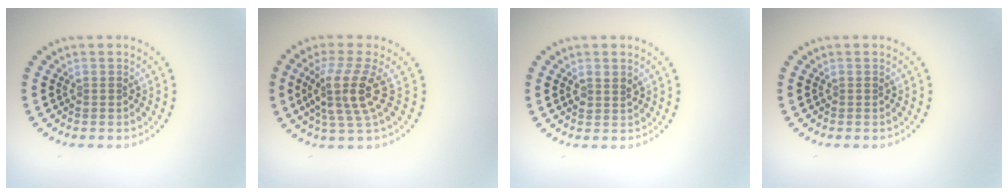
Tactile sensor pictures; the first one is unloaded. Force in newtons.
{"total": 4.1, "press": 3.2, "slide": 2.6}
{"total": 1.2, "press": 1.1, "slide": 0.5}
{"total": 0.0}